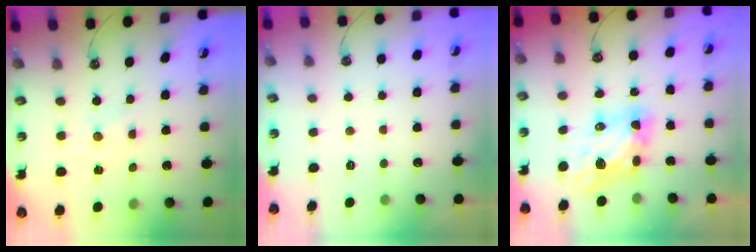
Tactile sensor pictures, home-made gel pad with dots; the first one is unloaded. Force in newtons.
{"total": 0.0}
{"total": 6.7, "press": 6.7, "slide": 0.5}